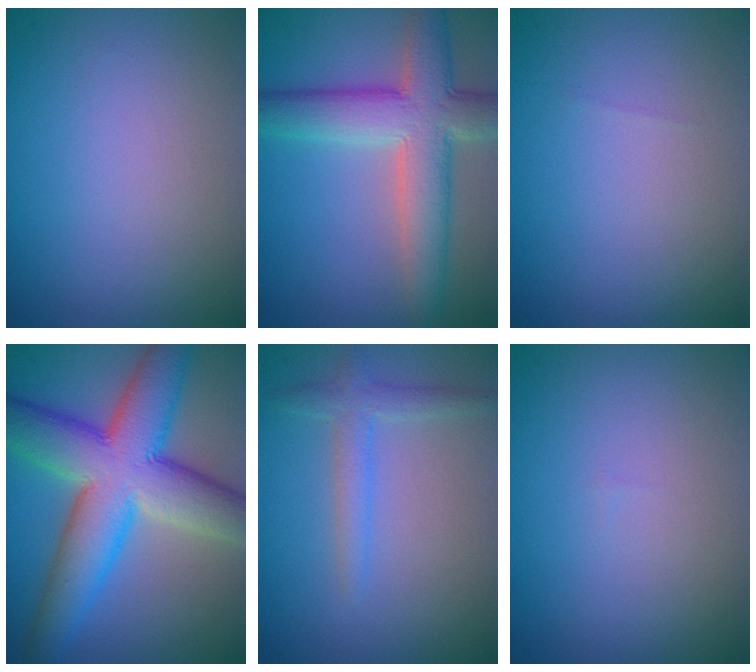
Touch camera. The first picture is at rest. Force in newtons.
{"total": 7.5, "press": 7.5, "slide": 0.5}
{"total": 0.0}
{"total": 11.6, "press": 11.6, "slide": 0.3}
{"total": 2.1, "press": 2.1, "slide": 0.2}
{"total": 0.0}